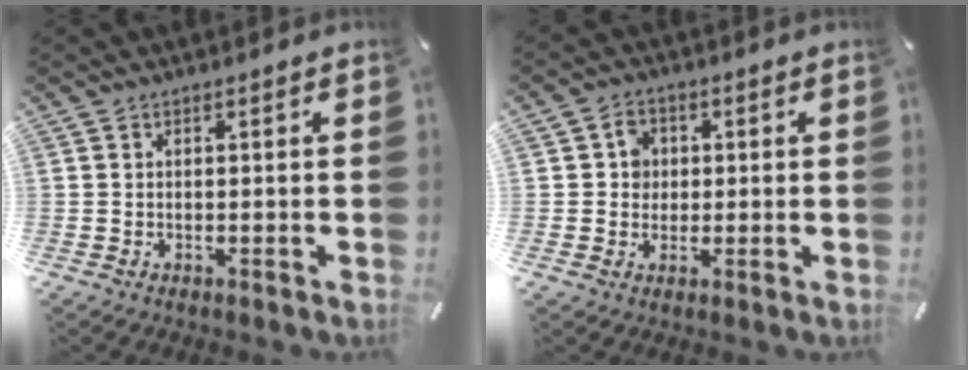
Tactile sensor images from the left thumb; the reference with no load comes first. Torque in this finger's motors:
{"motor_torque": [0.12, -0.14, 0.18, 0.16, 0.01]}